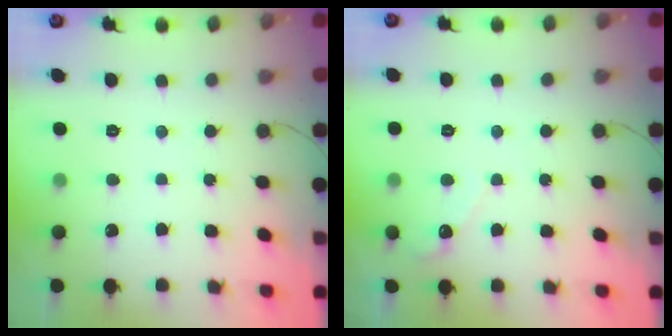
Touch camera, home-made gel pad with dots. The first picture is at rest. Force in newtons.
{"total": 3.1, "press": 3.1, "slide": 0.3}